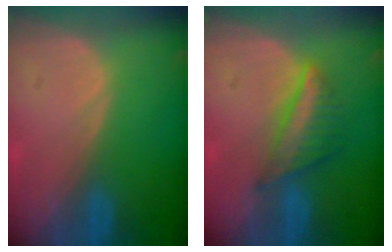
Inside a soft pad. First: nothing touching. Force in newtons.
{"total": 5.9, "press": 5.7, "slide": 1.6}